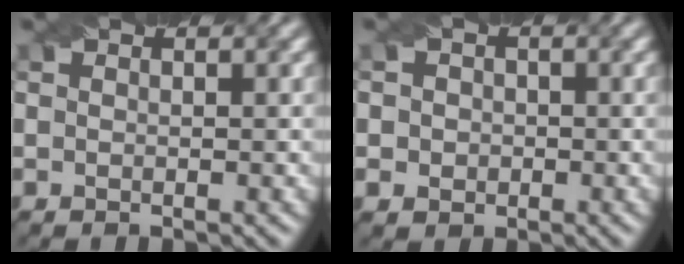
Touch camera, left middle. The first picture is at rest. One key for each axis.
{"total": 2.6, "fx": 0.1, "fy": 2.4, "fz": 0.9, "tx": 0.001, "ty": 0.010, "tz": -0.008}